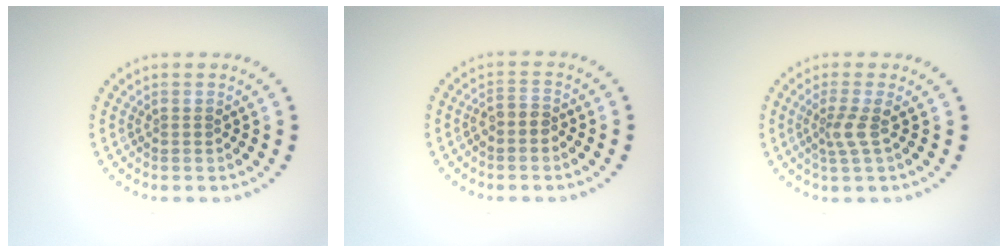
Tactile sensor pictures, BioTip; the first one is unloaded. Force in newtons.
{"total": 1.5, "press": 1.3, "slide": 0.8}
{"total": 2.0, "press": 1.3, "slide": 1.5}